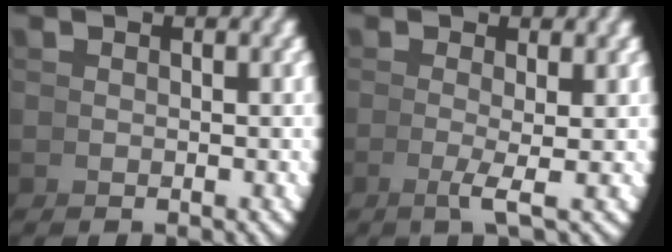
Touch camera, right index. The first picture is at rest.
{"total": 2.1, "force": [0.0, -0.3, 2.1], "torque": [-0.046, -0.010, 0.002]}